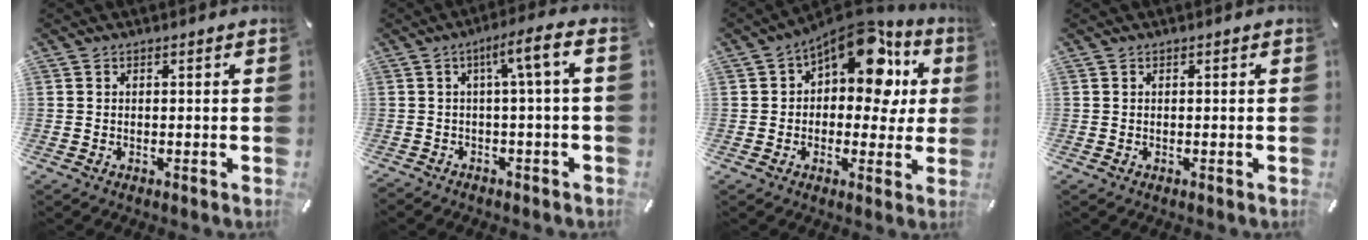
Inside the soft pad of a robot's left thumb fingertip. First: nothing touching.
{"total": 6.8, "force": [0.4, 0.6, 6.8], "torque": [-0.129, 0.004, 0.002]}
{"total": 16.4, "force": [8.2, 9.1, 10.8], "torque": [-0.157, -0.053, 0.143]}
{"total": 0.0}